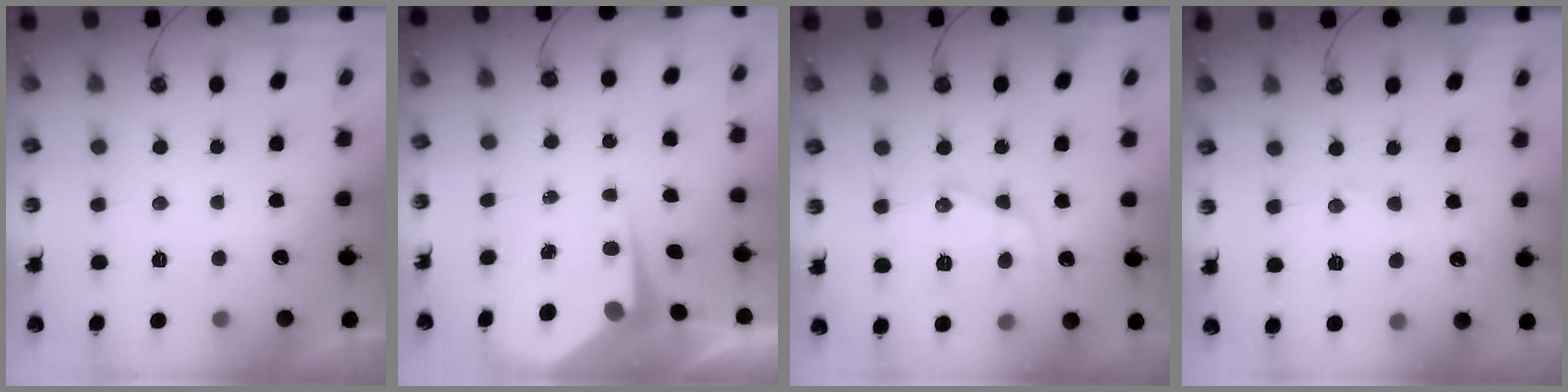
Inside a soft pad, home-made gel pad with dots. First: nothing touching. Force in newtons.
{"total": 6.0, "press": 5.9, "slide": 0.7}
{"total": 12.3, "press": 12.2, "slide": 1.2}
{"total": 7.1, "press": 7.1, "slide": 0.4}